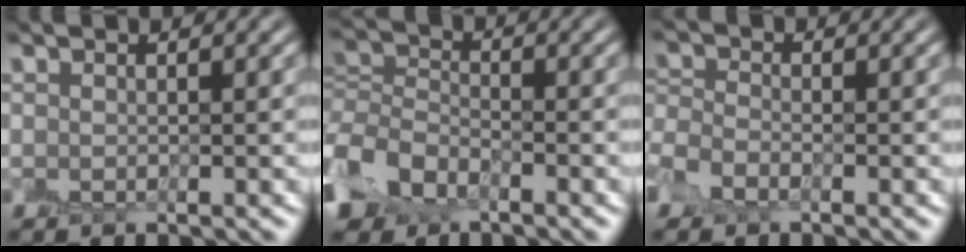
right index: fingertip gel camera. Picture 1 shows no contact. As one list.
[{"total": 6.2, "force": [-3.7, 4.2, 2.6], "torque": [-0.045, -0.001, -0.080]}, {"total": 2.3, "force": [-1.6, 1.4, 0.8], "torque": [-0.019, 0.001, -0.039]}]